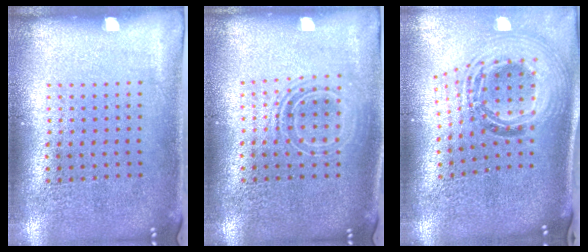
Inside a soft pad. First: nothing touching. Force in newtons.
{"total": 1.6, "press": 1.2, "slide": 1.0}
{"total": 1.9, "press": 1.5, "slide": 1.1}